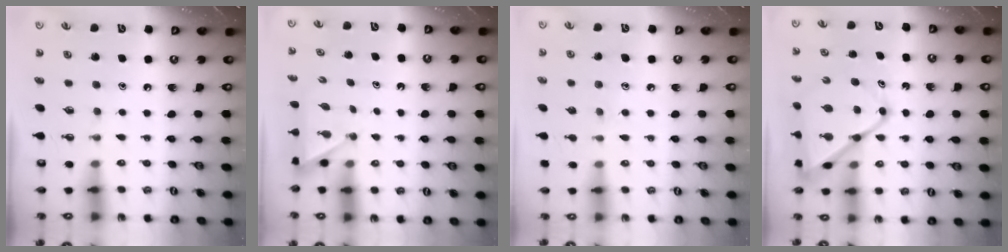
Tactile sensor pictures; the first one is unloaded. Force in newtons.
{"total": 2.9, "press": 2.9, "slide": 0.2}
{"total": 7.0, "press": 7.0, "slide": 0.6}
{"total": 13.8, "press": 13.7, "slide": 1.4}